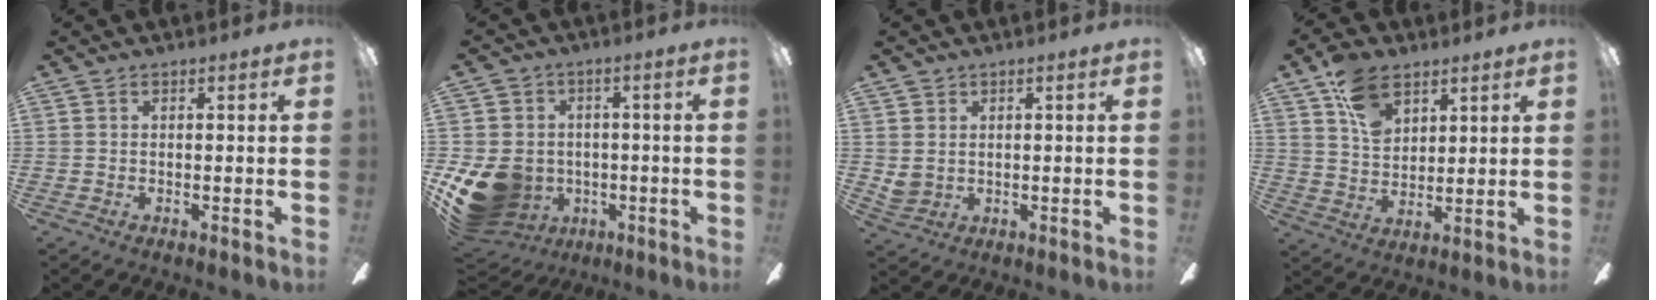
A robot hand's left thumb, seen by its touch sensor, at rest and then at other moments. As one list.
[{"total": 15.0, "force": [-4.0, 12.6, 7.1], "torque": [-0.173, 0.014, -0.064]}, {"total": 3.0, "force": [1.2, 2.7, 0.7], "torque": [-0.018, -0.001, 0.024]}, {"total": 11.1, "force": [6.6, 6.9, 5.8], "torque": [-0.101, -0.017, 0.125]}]